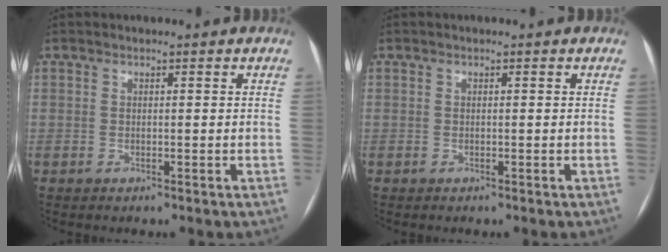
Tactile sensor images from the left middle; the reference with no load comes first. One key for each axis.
{"total": 0.0}